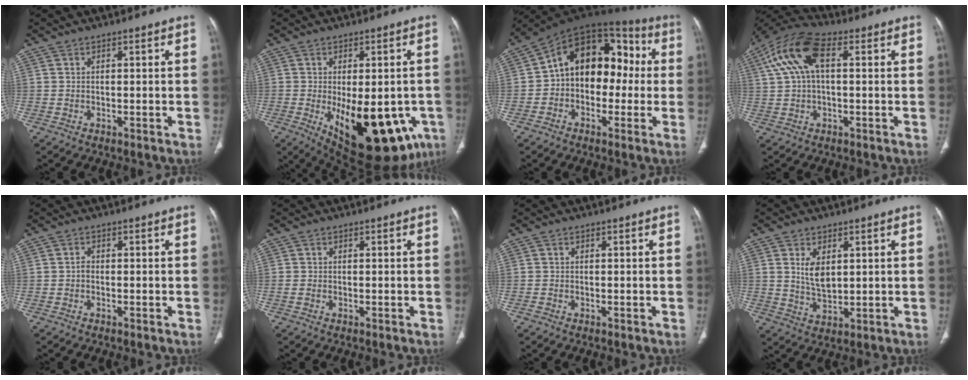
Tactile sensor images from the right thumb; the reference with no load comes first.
{"total": 22.7, "force": [-7.5, 11.1, 18.3], "torque": [-0.200, -0.016, -0.077]}
{"total": 16.7, "force": [0.2, 11.5, 12.1], "torque": [-0.129, 0.058, -0.011]}
{"total": 12.1, "force": [3.0, 6.0, 10.0], "torque": [-0.210, 0.037, 0.051]}
{"total": 1.0, "force": [-0.3, 0.7, 0.6], "torque": [-0.007, 0.003, -0.010]}
{"total": 0.9, "force": [-0.3, 0.5, 0.7], "torque": [-0.023, 0.001, -0.005]}
{"total": 0.5, "force": [-0.3, 0.3, 0.2], "torque": [-0.010, -0.001, -0.008]}
{"total": 5.7, "force": [1.6, 3.2, 4.4], "torque": [-0.070, -0.014, 0.039]}